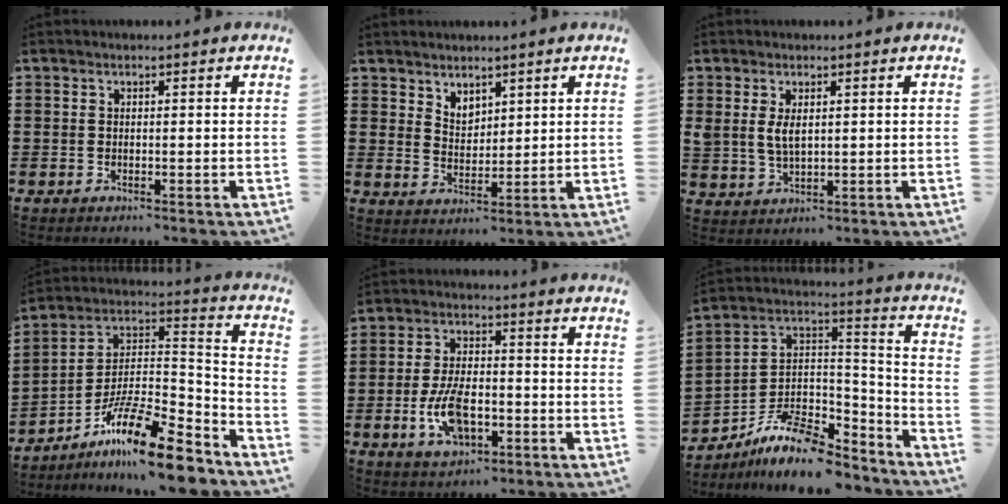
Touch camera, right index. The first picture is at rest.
{"total": 3.3, "force": [2.9, 1.7, 0.0], "torque": [-0.010, -0.001, 0.055]}
{"total": 3.5, "force": [1.0, 1.8, 2.8], "torque": [-0.059, 0.005, 0.019]}
{"total": 14.9, "force": [-11.0, 2.8, 9.7], "torque": [-0.173, 0.027, -0.202]}
{"total": 8.5, "force": [-2.9, 4.2, 6.8], "torque": [-0.151, -0.002, -0.055]}
{"total": 10.2, "force": [-7.5, 4.4, 5.3], "torque": [-0.117, 0.013, -0.149]}